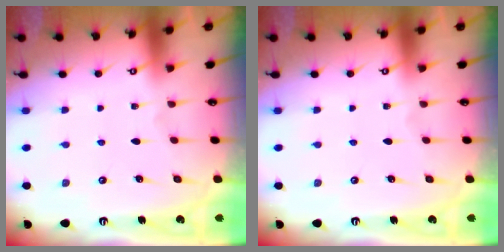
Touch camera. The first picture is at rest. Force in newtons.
{"total": 0.0}